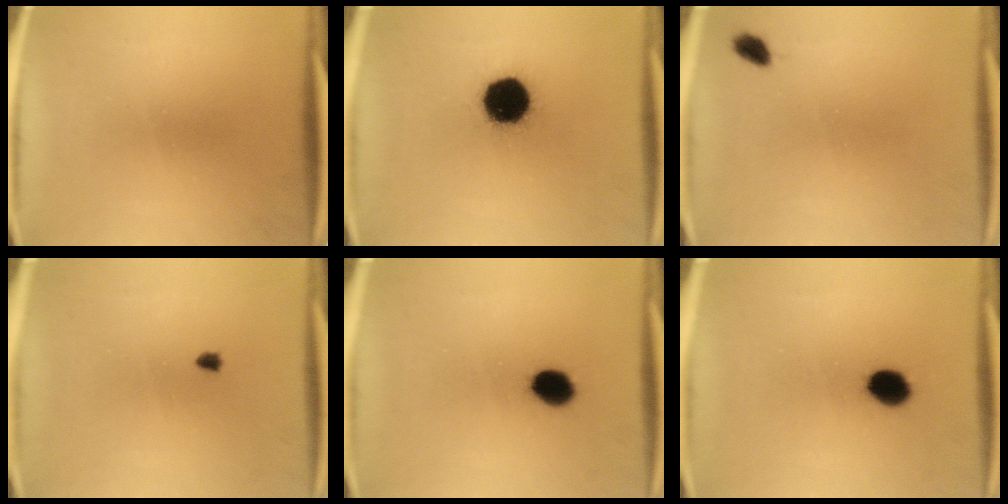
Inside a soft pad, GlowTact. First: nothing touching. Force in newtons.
{"total": 17.2}
{"total": 1.9}
{"total": 0.6}
{"total": 6.1}
{"total": 6.1}